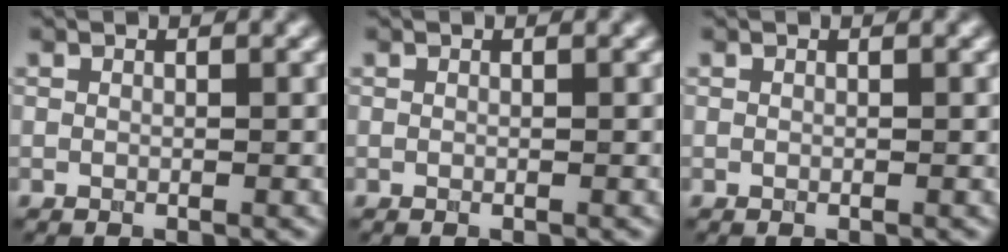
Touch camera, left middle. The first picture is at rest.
{"total": 0.0}
{"total": 0.0}